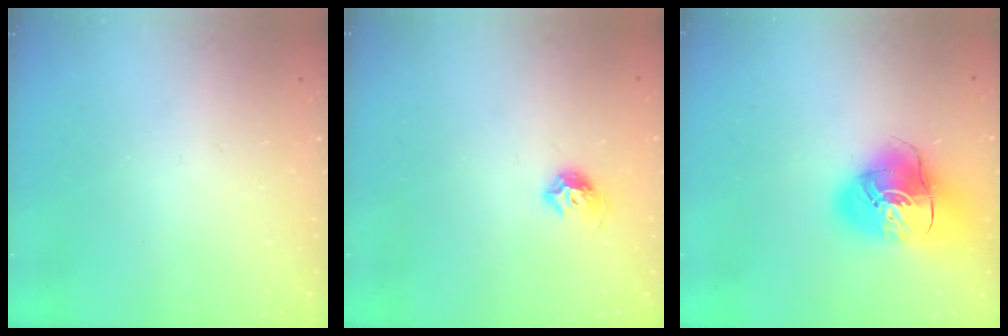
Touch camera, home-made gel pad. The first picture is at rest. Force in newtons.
{"total": 7.0, "press": 6.9, "slide": 0.8}
{"total": 15.4, "press": 15.2, "slide": 2.3}